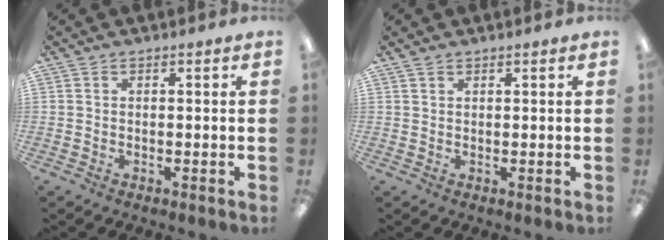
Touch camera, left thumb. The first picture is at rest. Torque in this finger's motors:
{"motor_torque": [-0.09, -0.11, -0.23, -0.16, -0.01]}